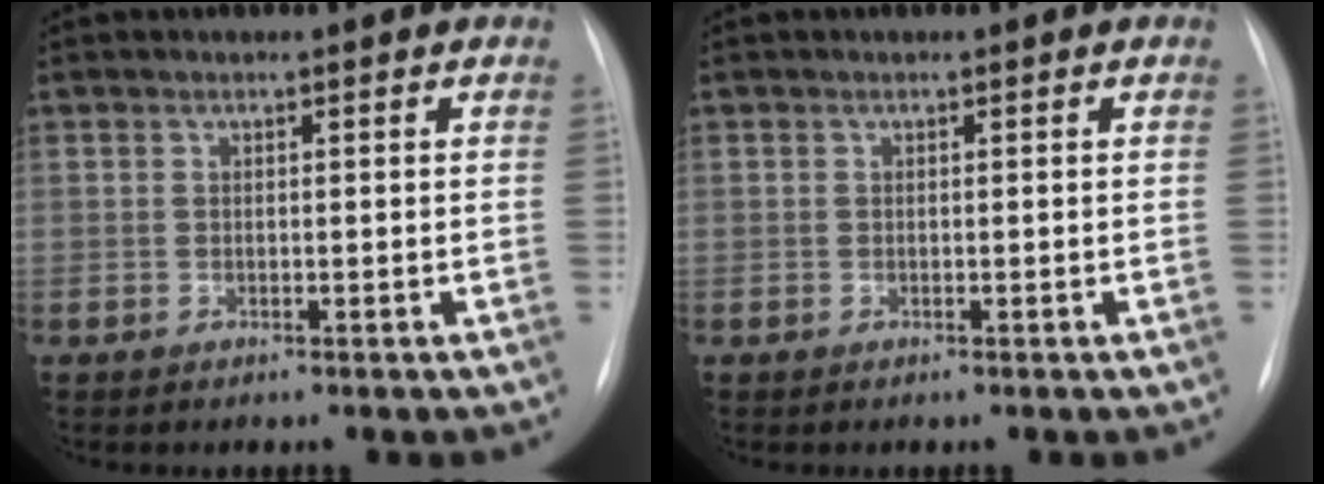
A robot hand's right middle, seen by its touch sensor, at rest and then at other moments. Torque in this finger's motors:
{"motor_torque": [0.10, -0.04, 0.02, -0.02]}